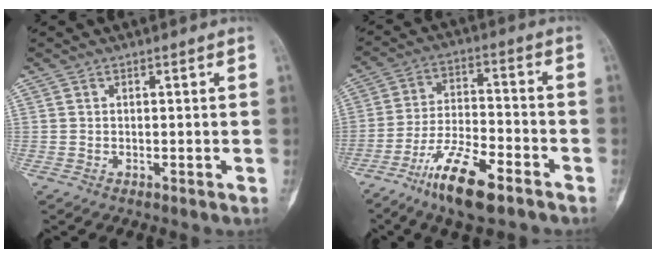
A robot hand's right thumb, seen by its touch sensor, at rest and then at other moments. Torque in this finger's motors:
{"motor_torque": [0.28, 0.25, 0.55, 0.05, 0.03]}